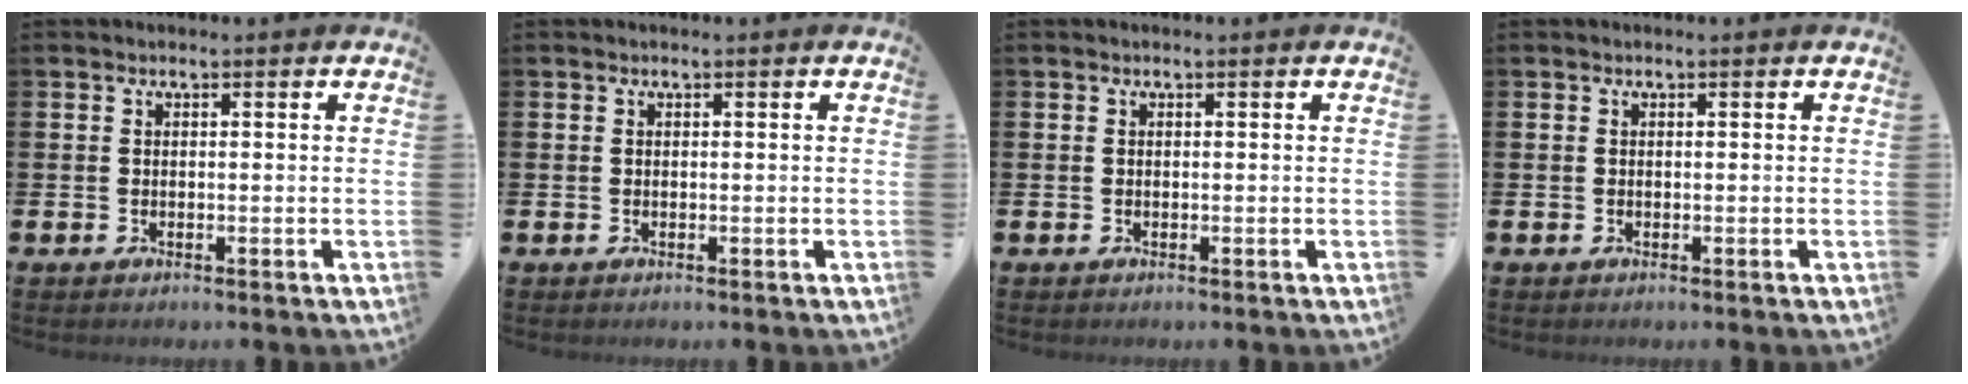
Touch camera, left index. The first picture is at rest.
{"total": 0.0}
{"total": 0.0}
{"total": 0.0}